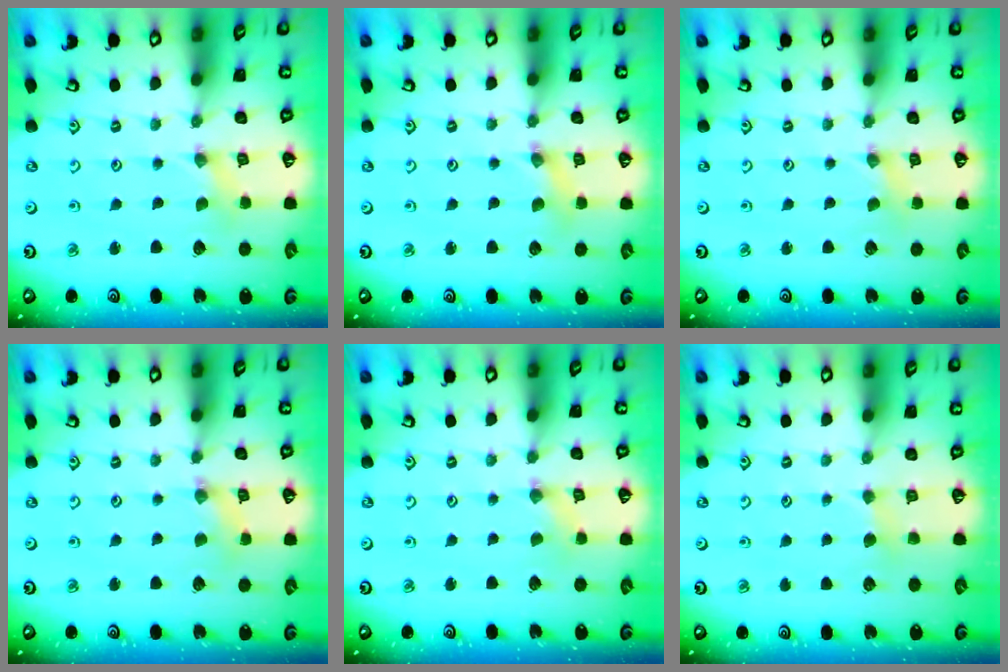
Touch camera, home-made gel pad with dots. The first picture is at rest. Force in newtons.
{"total": 2.5, "press": 2.5, "slide": 0.3}
{"total": 0.9, "press": 0.9, "slide": 0.1}
{"total": 2.6, "press": 2.6, "slide": 0.3}
{"total": 0.6, "press": 0.6, "slide": 0.2}
{"total": 2.8, "press": 2.7, "slide": 0.4}